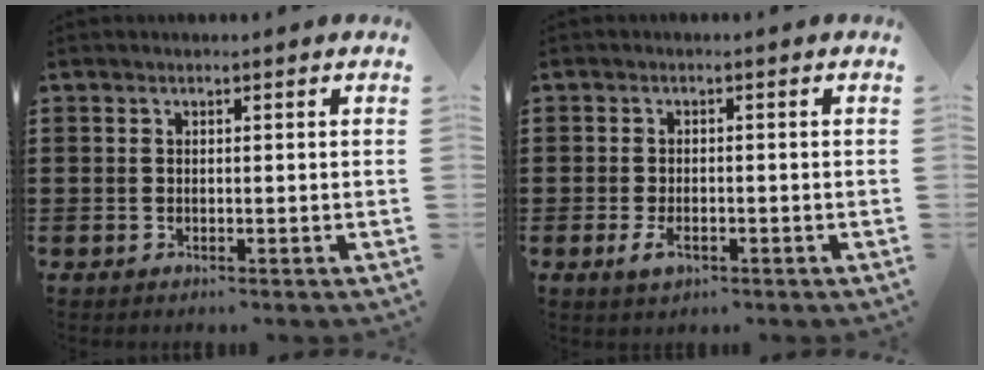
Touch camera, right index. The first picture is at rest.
{"total": 2.1, "force": [-0.9, 1.1, 1.5], "torque": [-0.038, -0.002, -0.020]}